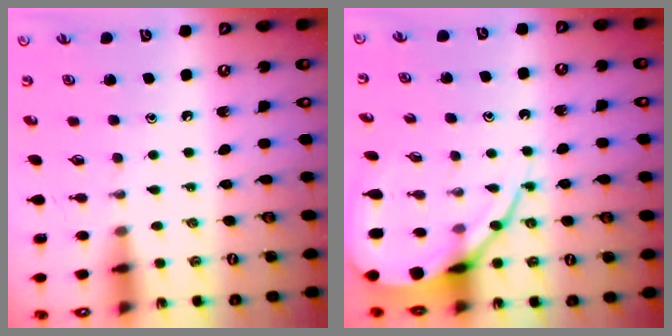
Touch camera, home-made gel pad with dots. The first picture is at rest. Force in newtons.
{"total": 10.4, "press": 10.3, "slide": 1.1}